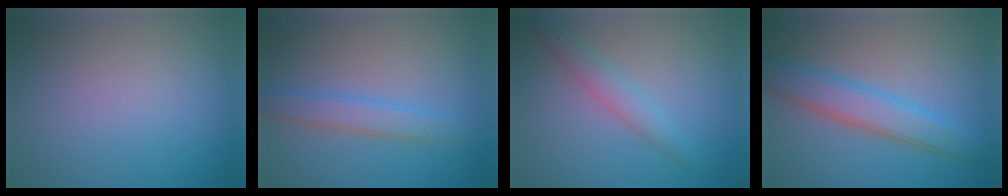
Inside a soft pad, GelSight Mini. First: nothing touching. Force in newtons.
{"total": 2.7, "press": 2.7, "slide": 0.1}
{"total": 2.3, "press": 2.3, "slide": 0.1}
{"total": 4.2, "press": 4.2, "slide": 0.5}